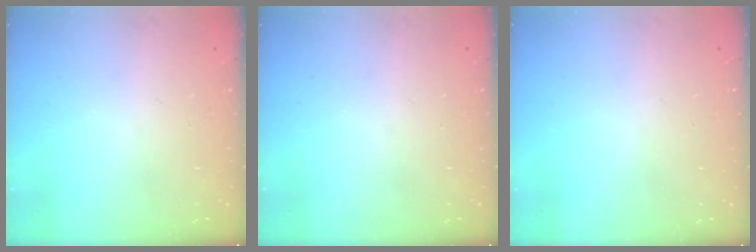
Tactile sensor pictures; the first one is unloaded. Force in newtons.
{"total": 0.0}
{"total": 0.0}